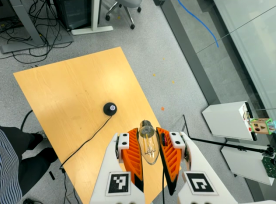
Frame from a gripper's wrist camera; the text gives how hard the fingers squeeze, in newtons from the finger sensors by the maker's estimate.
{"total": 22.2, "left": 24.8, "right": 19.6}